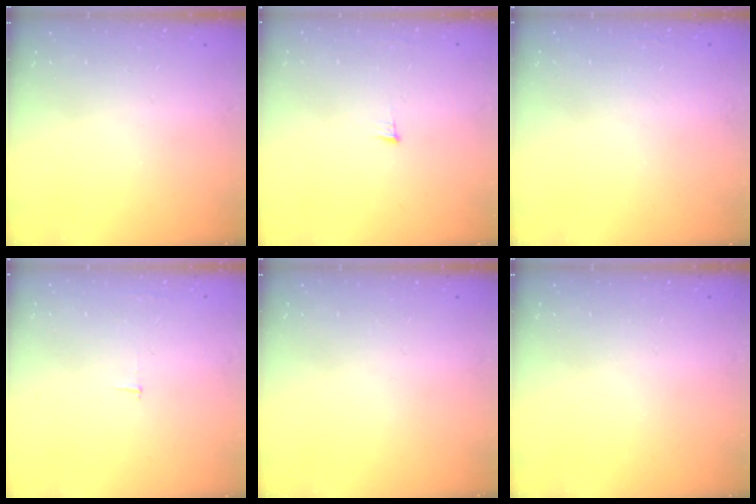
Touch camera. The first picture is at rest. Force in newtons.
{"total": 5.2, "press": 5.0, "slide": 1.3}
{"total": 1.6, "press": 1.6, "slide": 0.0}
{"total": 2.3, "press": 2.3, "slide": 0.2}
{"total": 0.0}
{"total": 0.0}